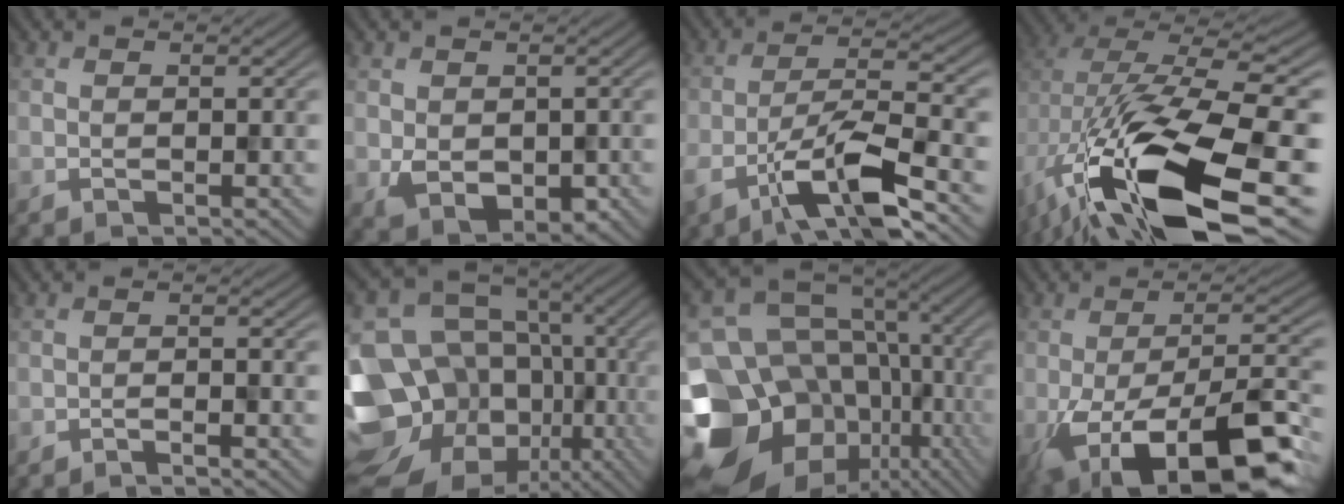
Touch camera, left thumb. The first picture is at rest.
{"total": 3.4, "force": [-0.6, 2.8, 1.8], "torque": [-0.039, -0.020, 0.004]}
{"total": 9.9, "force": [-5.5, 3.0, 7.7], "torque": [-0.153, -0.008, -0.095]}
{"total": 17.3, "force": [-6.8, 7.7, 13.9], "torque": [-0.297, -0.030, -0.093]}
{"total": 2.7, "force": [-2.3, -0.1, 1.4], "torque": [-0.022, 0.014, -0.043]}
{"total": 19.8, "force": [-7.2, 16.2, 8.7], "torque": [-0.206, -0.029, -0.097]}
{"total": 18.2, "force": [-5.1, 14.3, 10.0], "torque": [-0.239, -0.013, -0.028]}
{"total": 16.1, "force": [-8.5, 6.4, 12.0], "torque": [-0.217, -0.034, -0.125]}